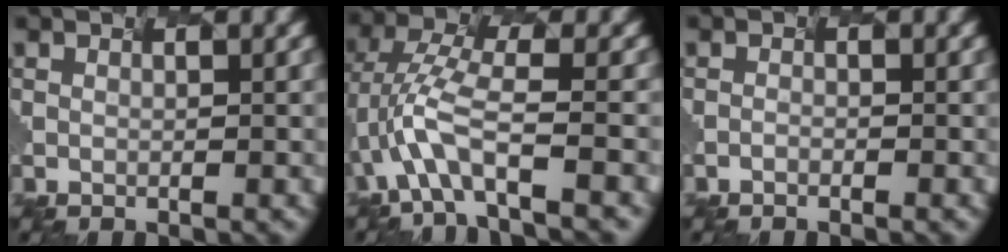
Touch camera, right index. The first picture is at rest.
{"total": 4.9, "force": [-3.6, 0.0, 3.3], "torque": [-0.096, 0.006, -0.039]}
{"total": 1.0, "force": [-1.0, 0.0, 0.2], "torque": [0.008, 0.001, -0.014]}